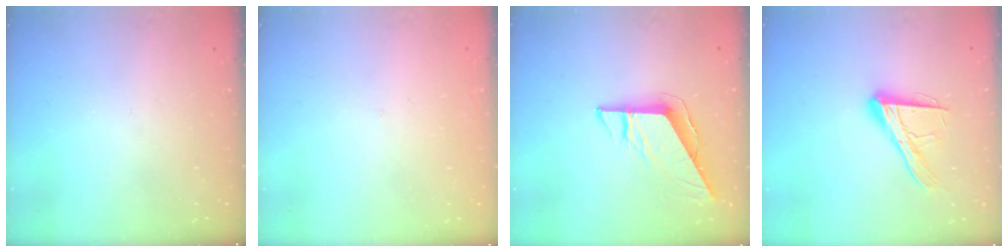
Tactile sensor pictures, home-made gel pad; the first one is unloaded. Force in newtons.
{"total": 1.4, "press": 1.4, "slide": 0.1}
{"total": 8.3, "press": 8.3, "slide": 0.7}
{"total": 14.9, "press": 14.8, "slide": 1.4}